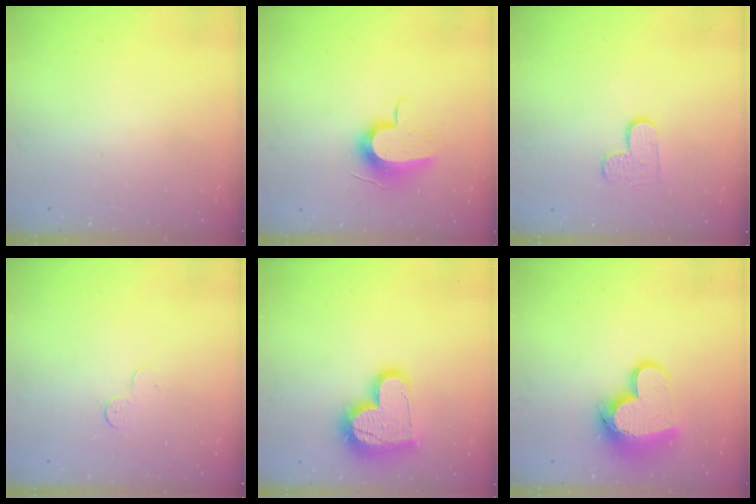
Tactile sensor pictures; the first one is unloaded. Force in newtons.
{"total": 11.5, "press": 11.5, "slide": 0.9}
{"total": 5.9, "press": 5.9, "slide": 0.5}
{"total": 3.2, "press": 3.2, "slide": 0.4}
{"total": 16.8, "press": 16.8, "slide": 1.1}
{"total": 14.9, "press": 14.8, "slide": 1.4}